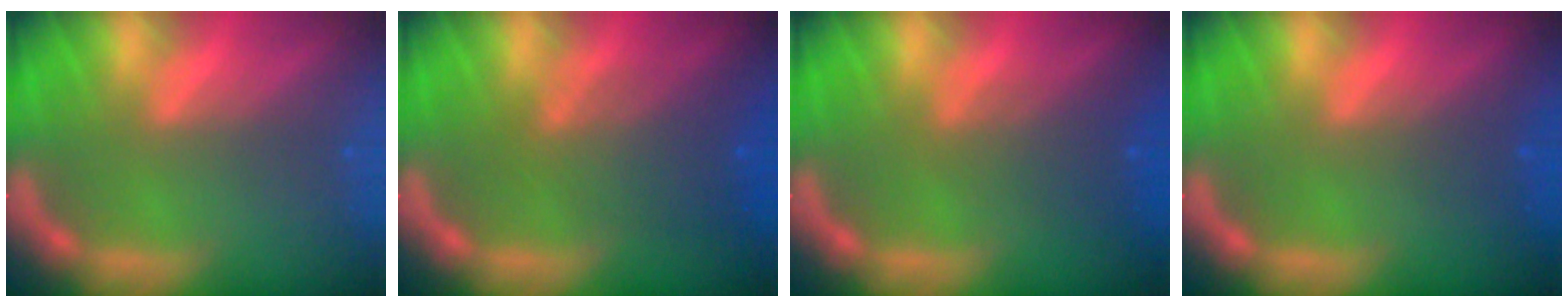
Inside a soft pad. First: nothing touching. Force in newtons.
{"total": 5.1}
{"total": 3.1}
{"total": 1.4}